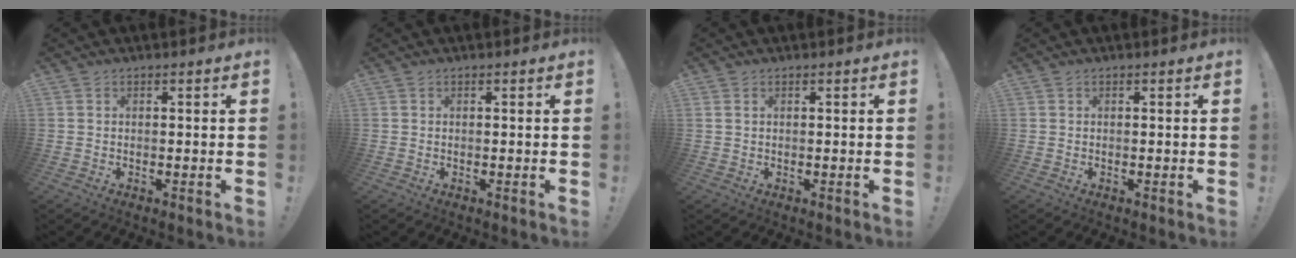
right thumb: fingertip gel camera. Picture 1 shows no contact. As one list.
[{"total": 0.0}, {"total": 0.8, "force": [0.3, 0.5, 0.5], "torque": [-0.011, 0.003, 0.006]}, {"total": 0.0}]